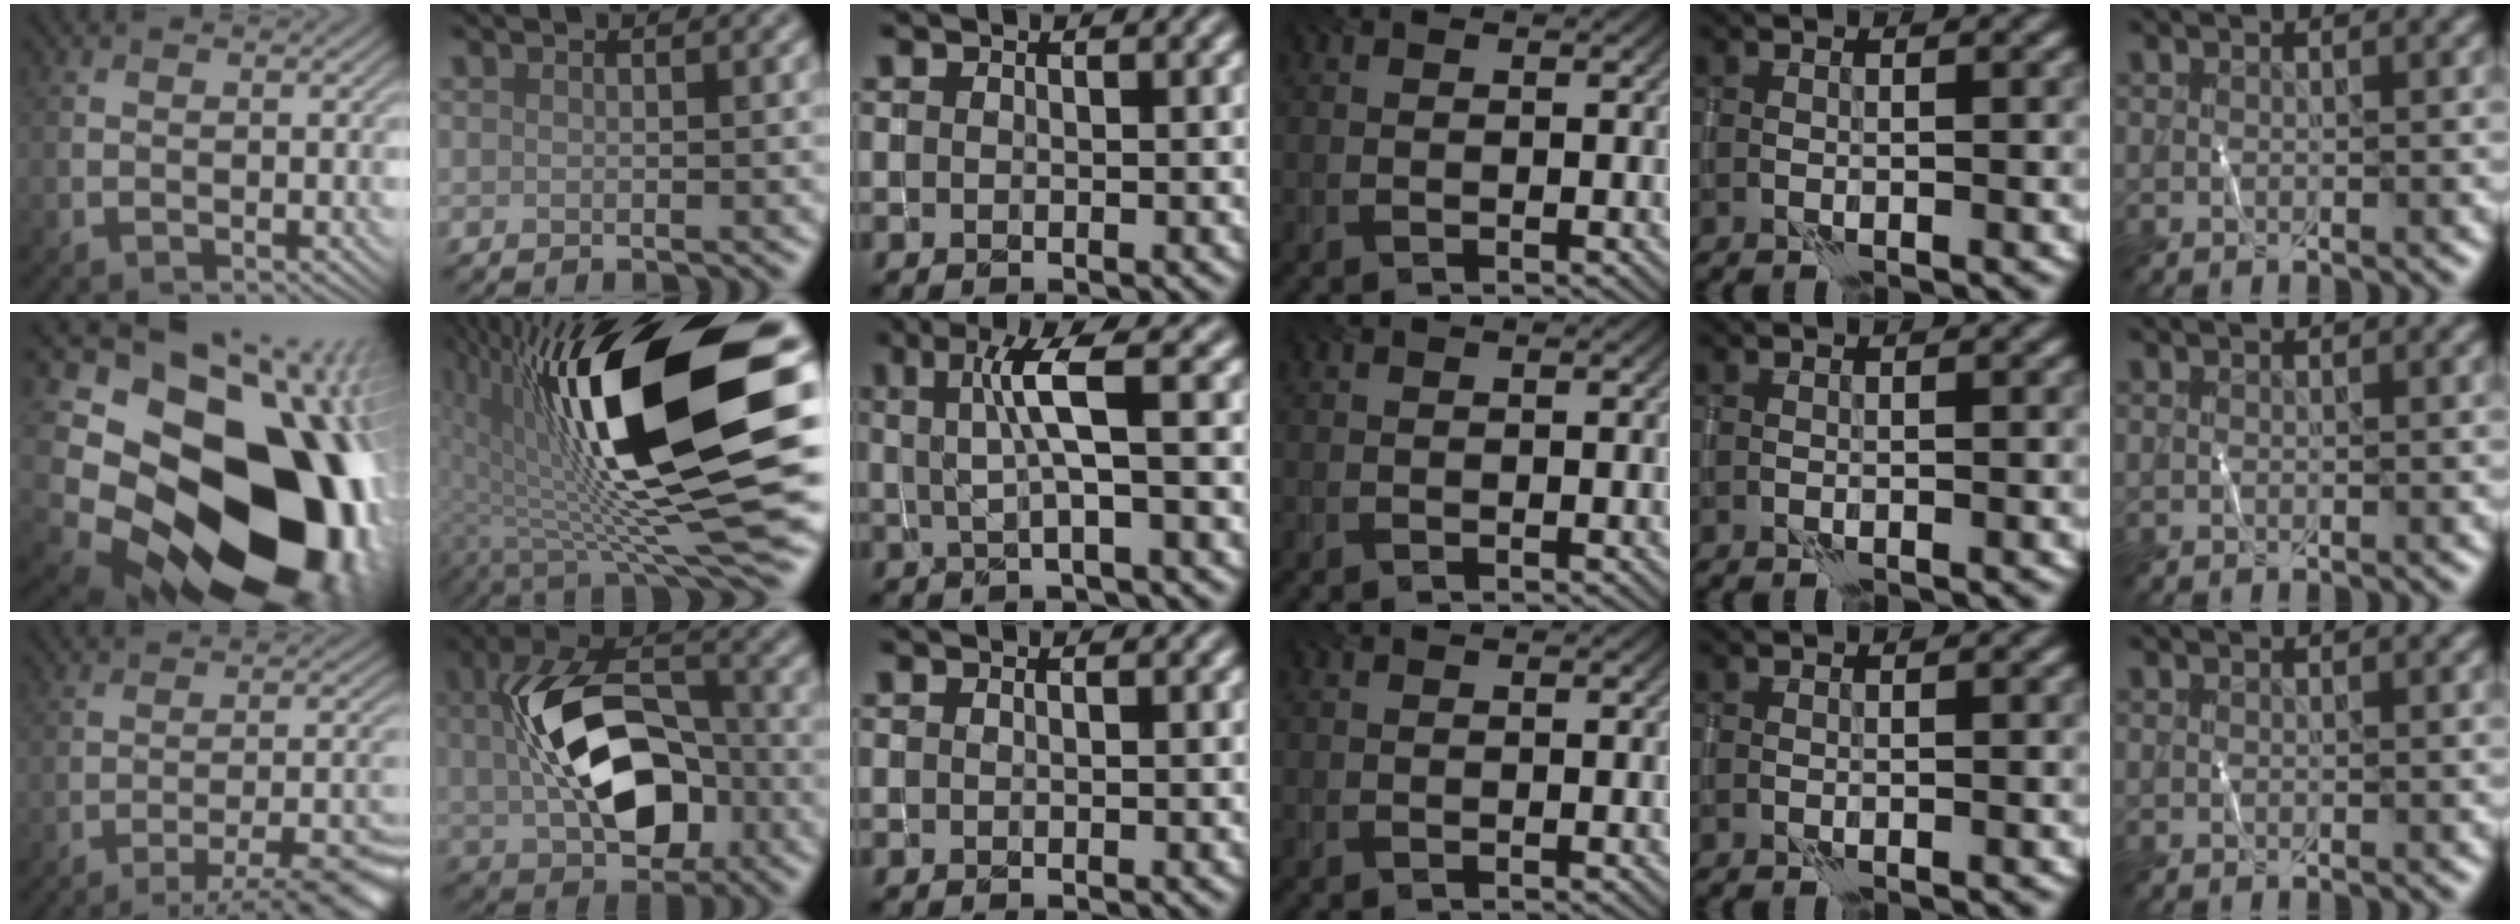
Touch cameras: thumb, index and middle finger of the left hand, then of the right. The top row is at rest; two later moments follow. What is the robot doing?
{"motion": "wrap", "object": "thread"}